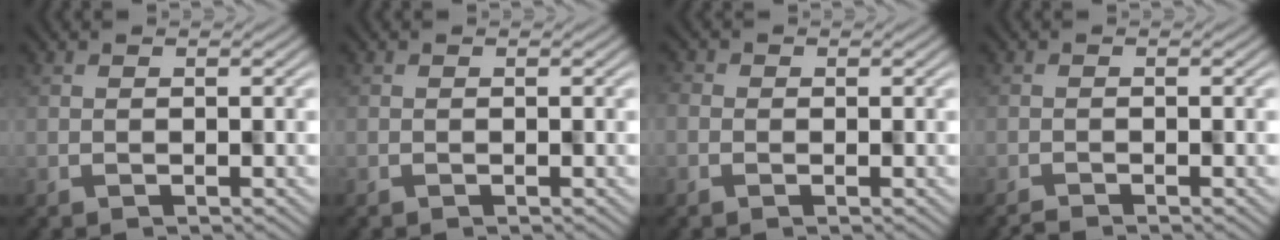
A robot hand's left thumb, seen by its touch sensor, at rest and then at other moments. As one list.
[{"total": 0.0}, {"total": 1.0, "force": [-0.5, 0.9, 0.3], "torque": [0.000, 0.001, -0.011]}, {"total": 1.3, "force": [-1.3, -0.1, 0.3], "torque": [-0.006, 0.001, -0.022]}]